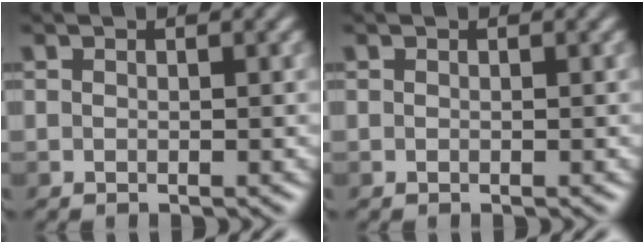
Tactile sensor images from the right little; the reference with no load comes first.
{"total": 0.0}